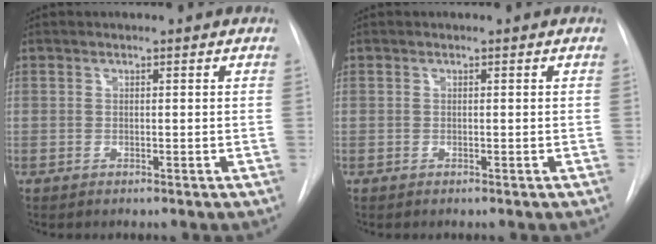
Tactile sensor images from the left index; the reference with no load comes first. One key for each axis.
{"total": 0.0}